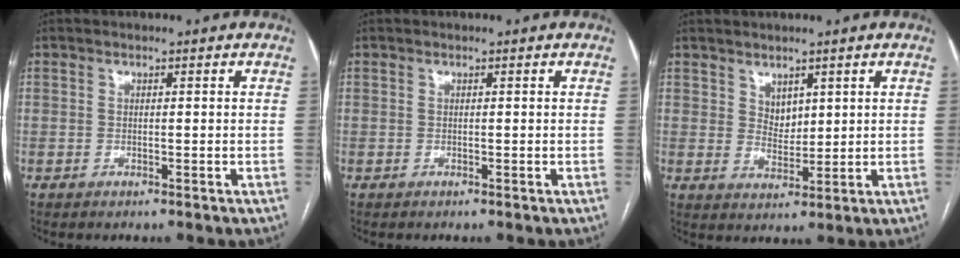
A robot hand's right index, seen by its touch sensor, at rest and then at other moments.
{"total": 0.0}
{"total": 3.2, "force": [1.8, 2.2, 1.6], "torque": [-0.027, -0.003, 0.042]}